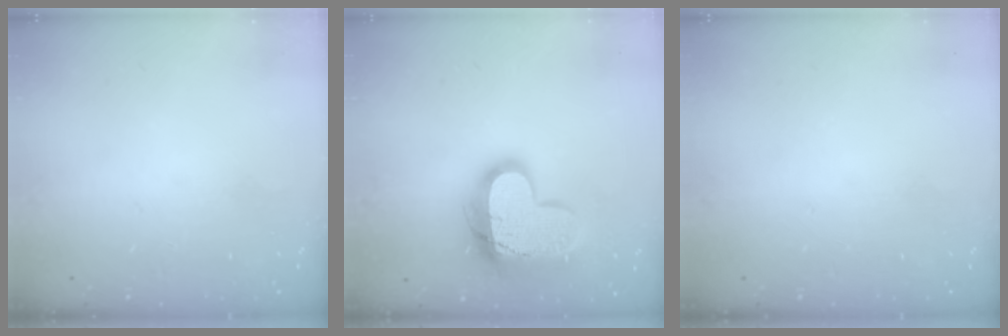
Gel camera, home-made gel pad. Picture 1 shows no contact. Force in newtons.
{"total": 16.4, "press": 16.3, "slide": 1.5}
{"total": 0.0}